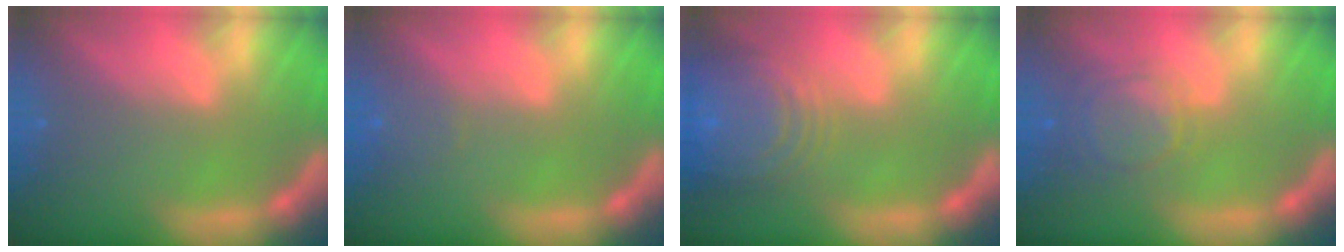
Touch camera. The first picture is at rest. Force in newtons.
{"total": 1.4}
{"total": 10.0}
{"total": 4.5}